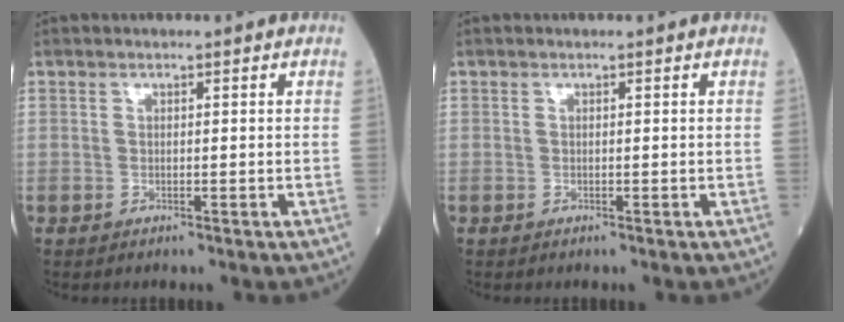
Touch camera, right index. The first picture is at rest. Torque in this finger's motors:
{"motor_torque": [0.00, 0.00, -0.01, -0.01]}